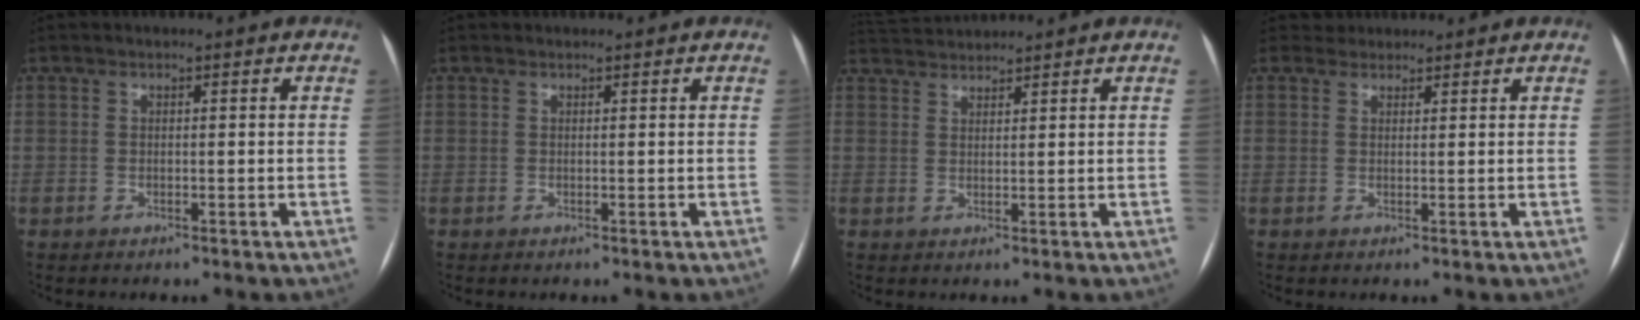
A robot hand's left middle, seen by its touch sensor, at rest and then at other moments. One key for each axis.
{"total": 0.0}
{"total": 4.4, "fx": 4.3, "fy": -0.3, "fz": 0.3, "tx": -0.010, "ty": 0.029, "tz": 0.083}
{"total": 1.7, "fx": 1.5, "fy": 0.6, "fz": -0.6, "tx": 0.006, "ty": 0.015, "tz": 0.026}